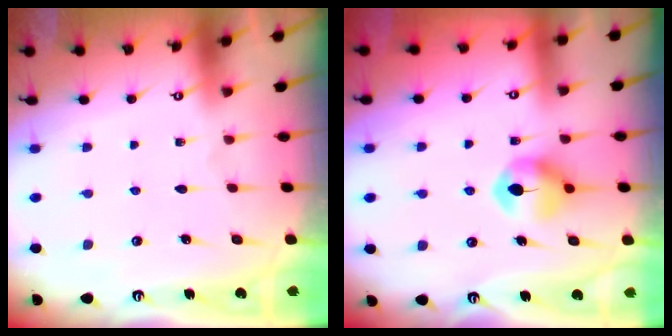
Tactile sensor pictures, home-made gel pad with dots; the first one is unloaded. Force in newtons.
{"total": 8.4, "press": 8.3, "slide": 0.4}